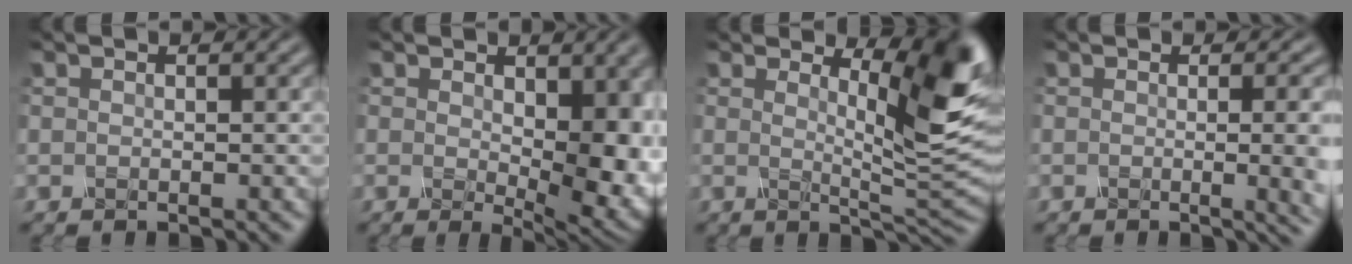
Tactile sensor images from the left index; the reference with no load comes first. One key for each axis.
{"total": 7.1, "fx": 0.0, "fy": 3.6, "fz": 6.1, "tx": -0.073, "ty": -0.009, "tz": 0.003}
{"total": 7.3, "fx": 2.9, "fy": 1.7, "fz": 6.5, "tx": -0.080, "ty": -0.006, "tz": 0.044}
{"total": 8.1, "fx": -0.4, "fy": 4.0, "fz": 7.0, "tx": -0.026, "ty": 0.003, "tz": -0.005}